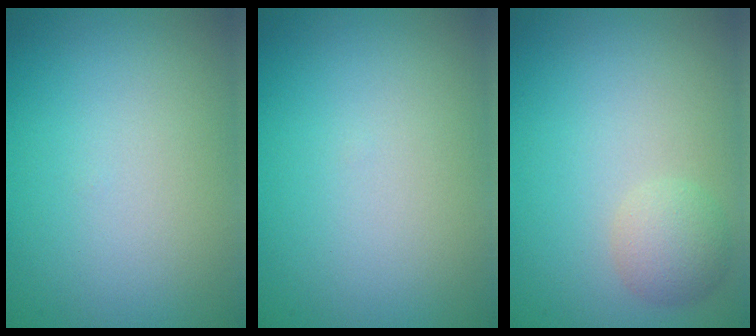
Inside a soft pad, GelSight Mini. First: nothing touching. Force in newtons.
{"total": 0.0}
{"total": 2.3, "press": 2.3, "slide": 0.2}